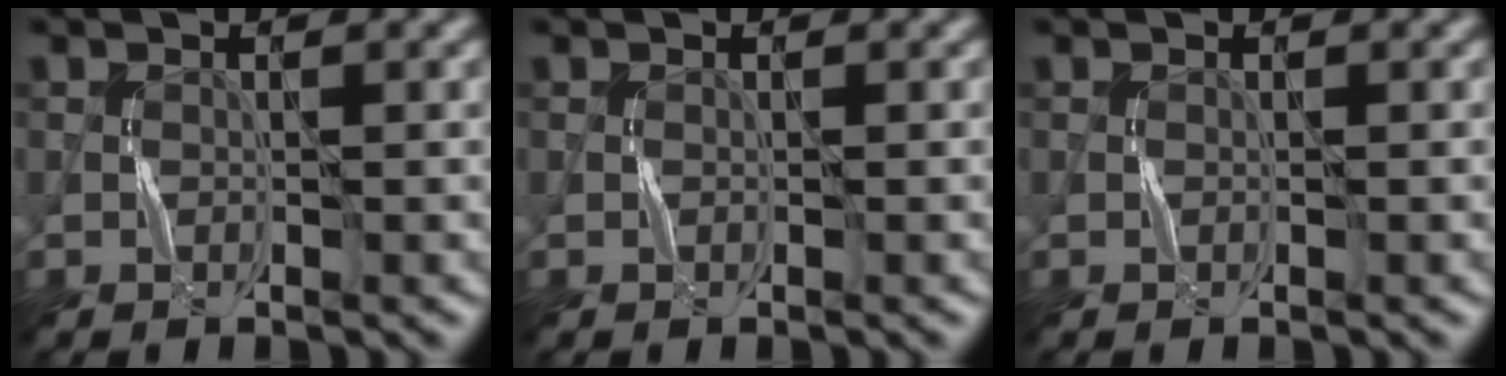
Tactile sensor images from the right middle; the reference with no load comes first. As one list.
[{"total": 0.0}, {"total": 0.0}]